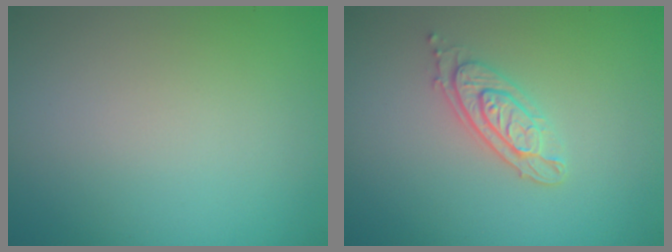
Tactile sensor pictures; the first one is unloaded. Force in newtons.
{"total": 2.6, "press": 2.4, "slide": 1.0}